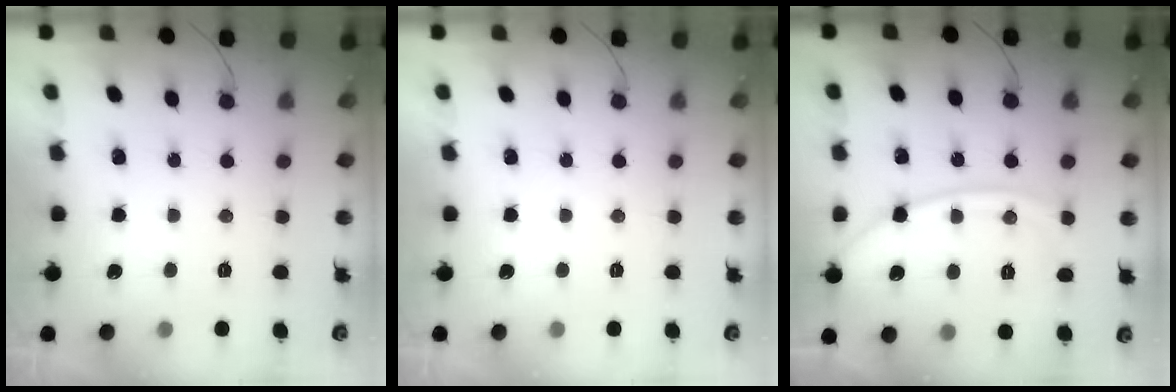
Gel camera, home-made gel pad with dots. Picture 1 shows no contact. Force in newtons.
{"total": 0.0}
{"total": 11.7, "press": 11.6, "slide": 0.9}